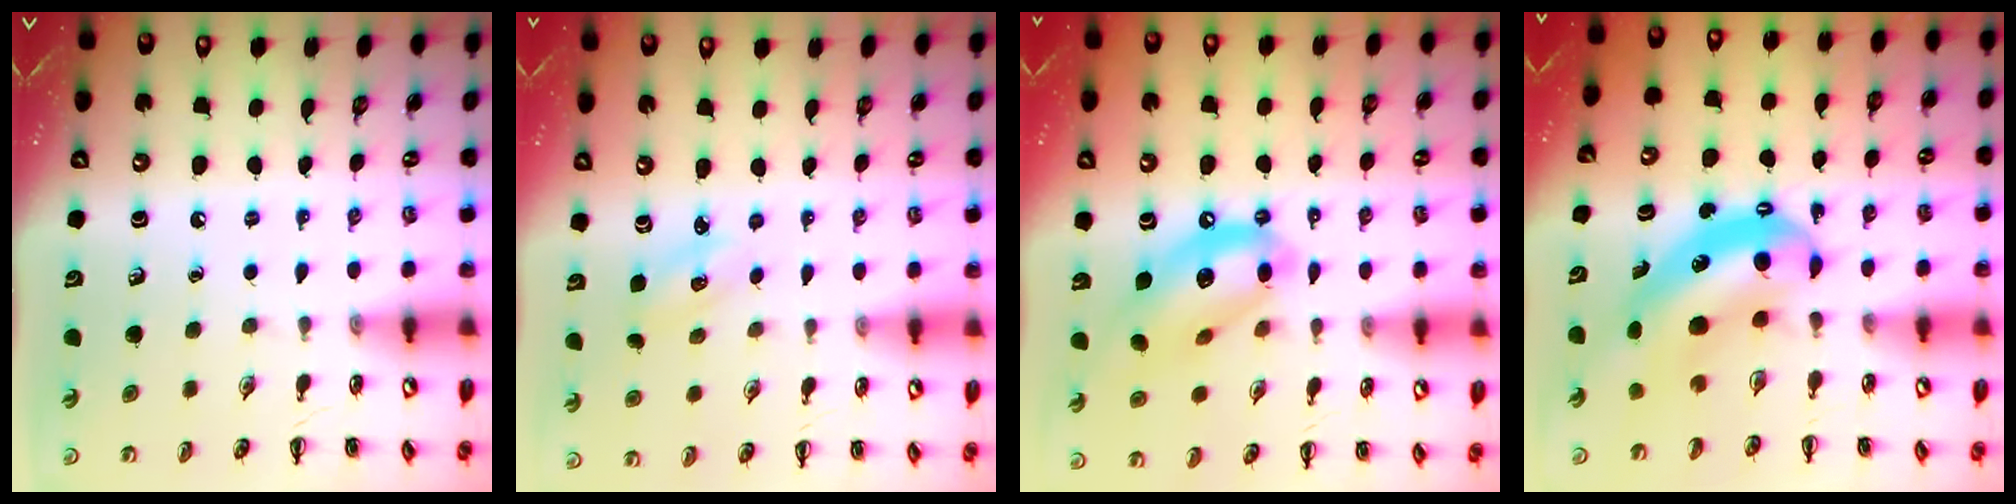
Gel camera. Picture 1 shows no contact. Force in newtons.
{"total": 2.2, "press": 2.1, "slide": 0.6}
{"total": 14.1, "press": 13.8, "slide": 3.2}
{"total": 7.2, "press": 7.0, "slide": 1.6}